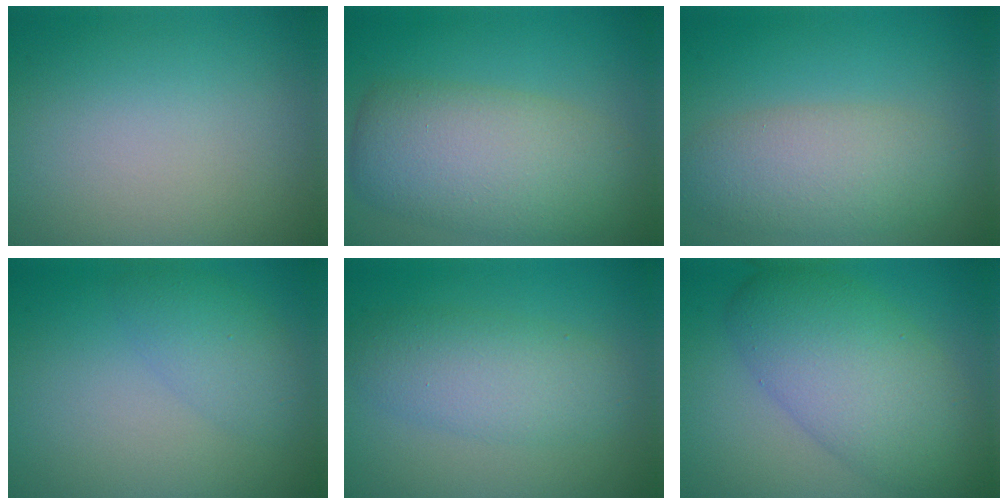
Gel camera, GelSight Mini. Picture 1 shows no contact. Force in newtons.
{"total": 7.6, "press": 7.6, "slide": 0.3}
{"total": 5.1, "press": 5.1, "slide": 0.4}
{"total": 2.5, "press": 2.5, "slide": 0.1}
{"total": 4.3, "press": 4.3, "slide": 0.1}
{"total": 7.8, "press": 7.8, "slide": 0.0}